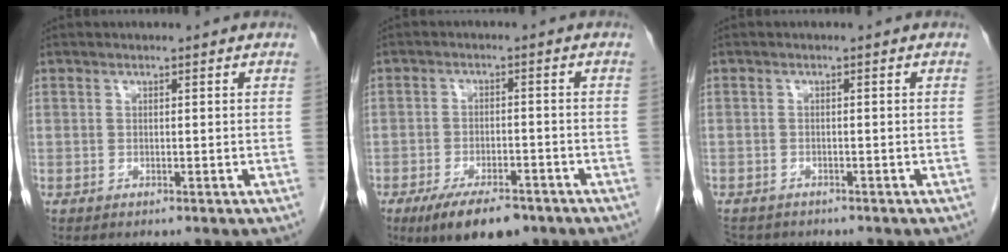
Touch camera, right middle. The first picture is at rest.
{"total": 9.2, "force": [-6.4, 3.4, 5.6], "torque": [-0.092, -0.009, -0.101]}
{"total": 5.1, "force": [-4.2, 2.6, 1.3], "torque": [-0.023, -0.002, -0.061]}